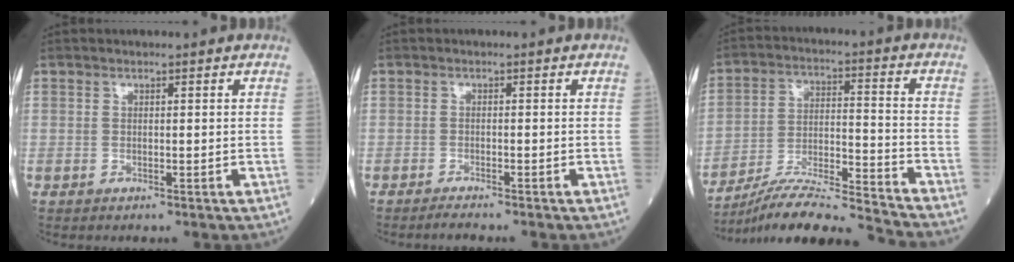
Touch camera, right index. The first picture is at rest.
{"total": 1.8, "force": [-1.6, -0.3, 0.7], "torque": [-0.016, -0.002, -0.025]}
{"total": 14.2, "force": [-13.4, -1.6, 4.5], "torque": [-0.078, 0.012, -0.235]}